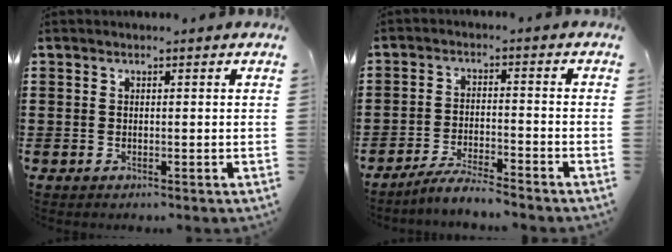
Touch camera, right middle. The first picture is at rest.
{"total": 4.2, "force": [-4.0, 0.1, 1.4], "torque": [-0.032, 0.001, -0.082]}